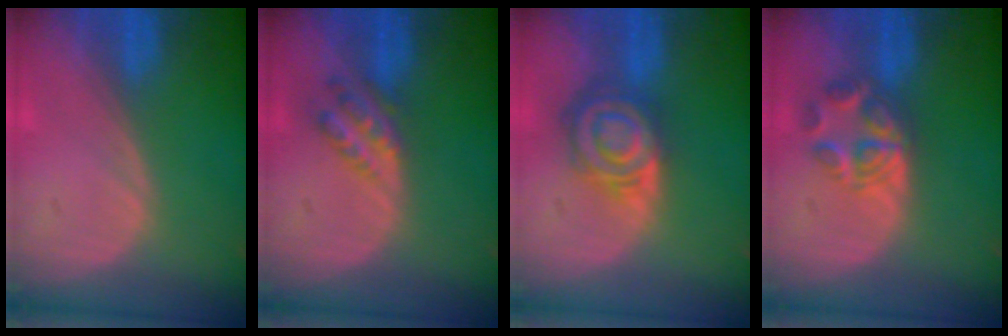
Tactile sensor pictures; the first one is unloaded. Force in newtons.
{"total": 4.5, "press": 3.9, "slide": 2.2}
{"total": 8.0, "press": 7.1, "slide": 3.7}
{"total": 6.0, "press": 5.2, "slide": 3.1}